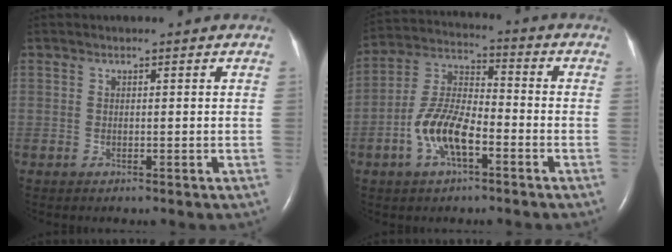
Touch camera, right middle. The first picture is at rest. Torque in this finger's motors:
{"motor_torque": [1.54, -0.60, 0.67, 0.21]}